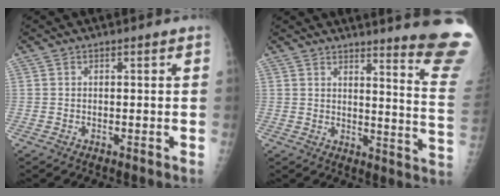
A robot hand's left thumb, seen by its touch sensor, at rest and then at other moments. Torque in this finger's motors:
{"motor_torque": [3.62, 1.36, 1.37, -1.40, 0.12]}